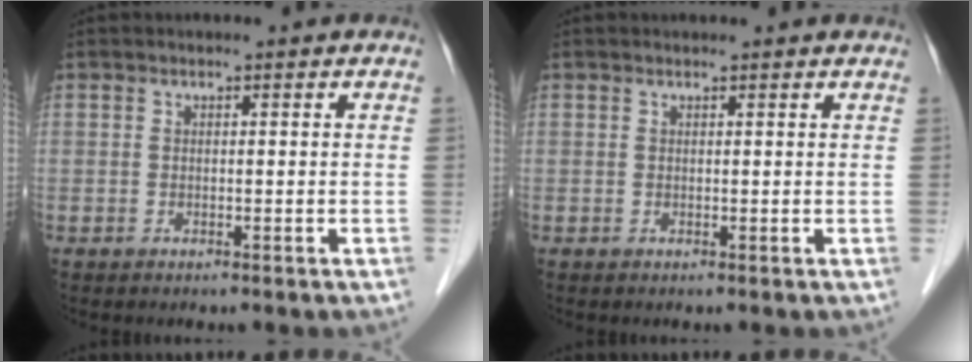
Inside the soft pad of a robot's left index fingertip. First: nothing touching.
{"total": 2.3, "force": [2.3, 0.2, 0.5], "torque": [-0.012, 0.012, 0.023]}